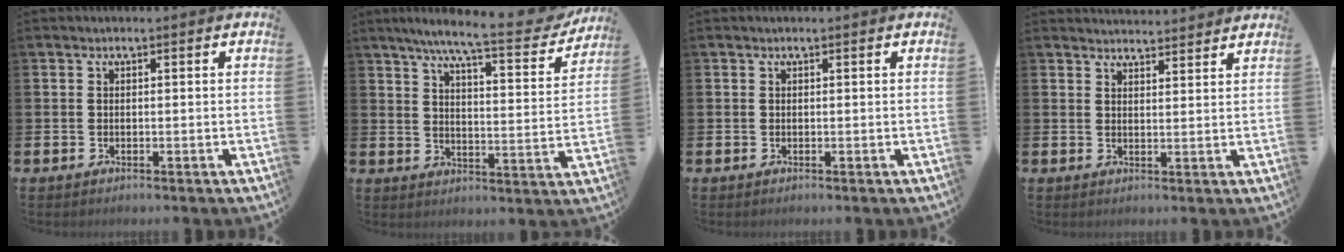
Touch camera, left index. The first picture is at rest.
{"total": 8.7, "force": [7.5, 0.7, 4.3], "torque": [-0.095, -0.048, 0.125]}
{"total": 0.0}
{"total": 3.4, "force": [3.4, 0.1, -0.2], "torque": [-0.003, -0.020, 0.062]}